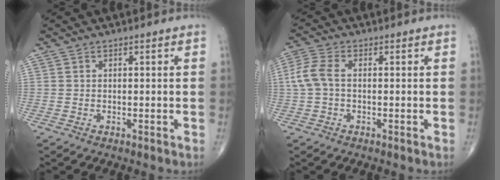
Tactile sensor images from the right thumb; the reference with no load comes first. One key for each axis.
{"total": 5.4, "fx": 0.1, "fy": 3.2, "fz": 4.4, "tx": -0.116, "ty": 0.016, "tz": -0.004}